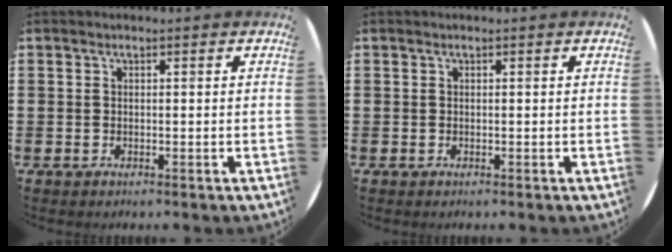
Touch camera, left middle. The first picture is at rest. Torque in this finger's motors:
{"motor_torque": [0.00, 0.00, 0.00, -0.01]}